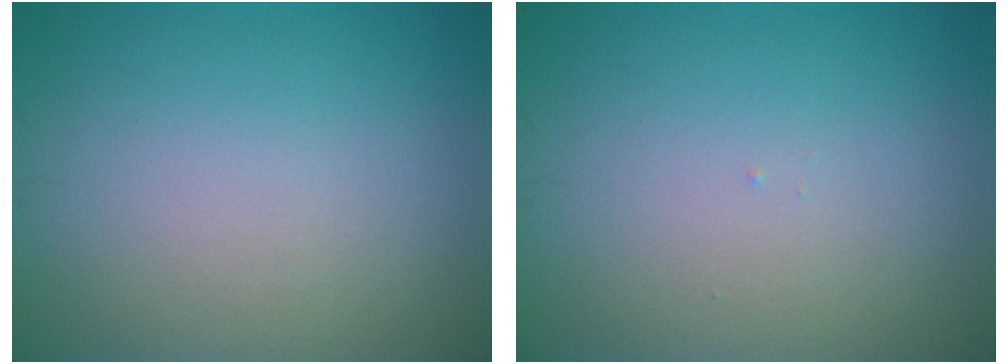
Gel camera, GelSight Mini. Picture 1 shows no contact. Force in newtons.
{"total": 0.0}